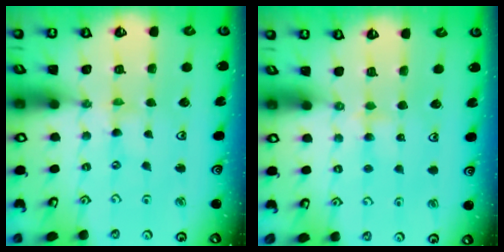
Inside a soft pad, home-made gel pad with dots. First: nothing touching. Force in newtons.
{"total": 3.8, "press": 3.8, "slide": 0.5}